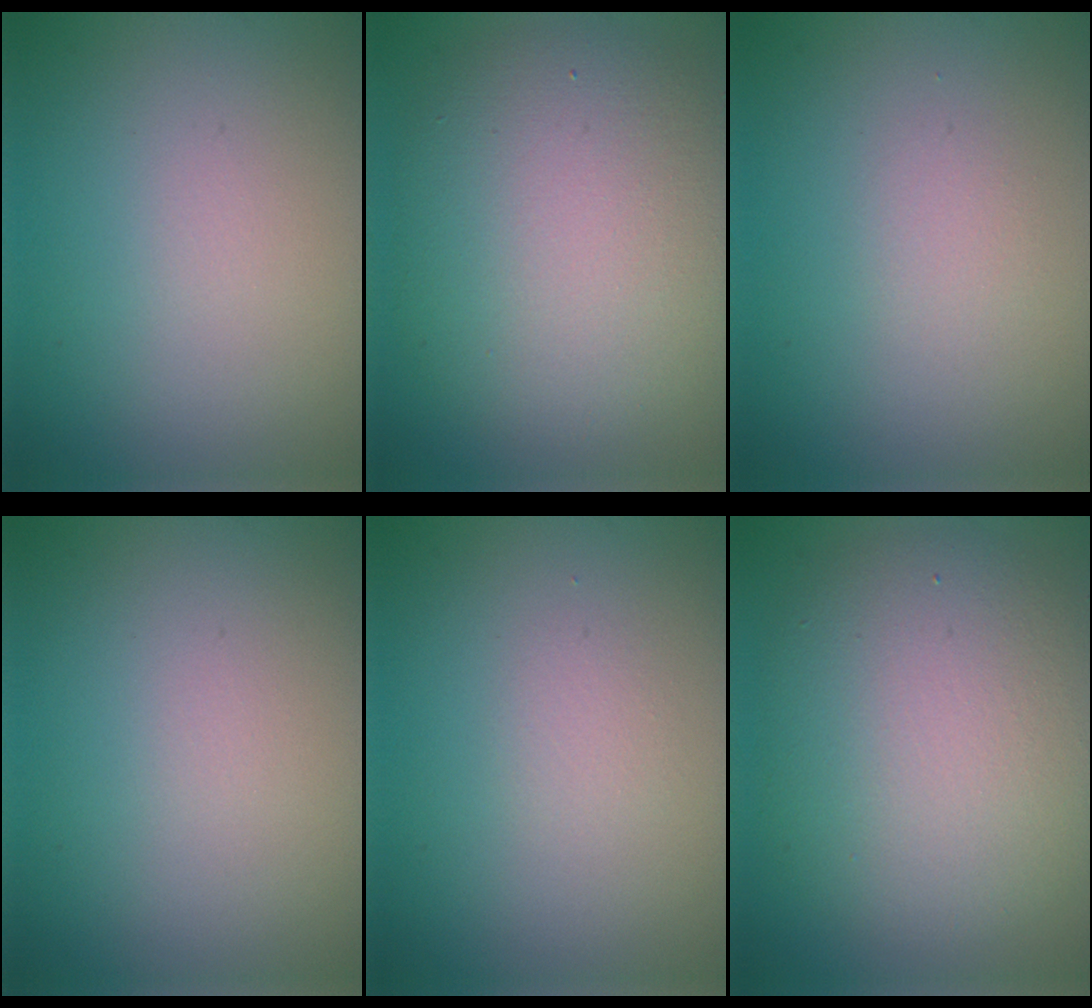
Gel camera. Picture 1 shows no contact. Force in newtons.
{"total": 9.7, "press": 9.7, "slide": 0.7}
{"total": 1.0, "press": 0.9, "slide": 0.1}
{"total": 0.0}
{"total": 0.8, "press": 0.8, "slide": 0.0}
{"total": 8.6, "press": 8.5, "slide": 0.9}